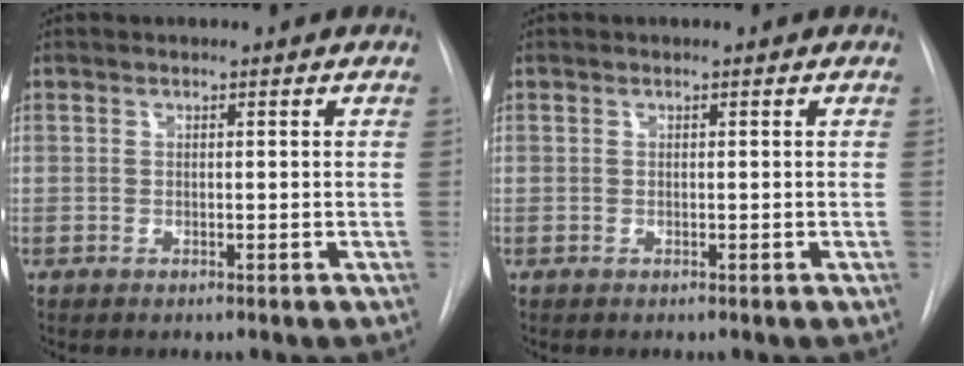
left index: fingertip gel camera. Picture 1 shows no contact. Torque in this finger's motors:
{"motor_torque": [-0.25, 0.26, 0.01, 0.00]}